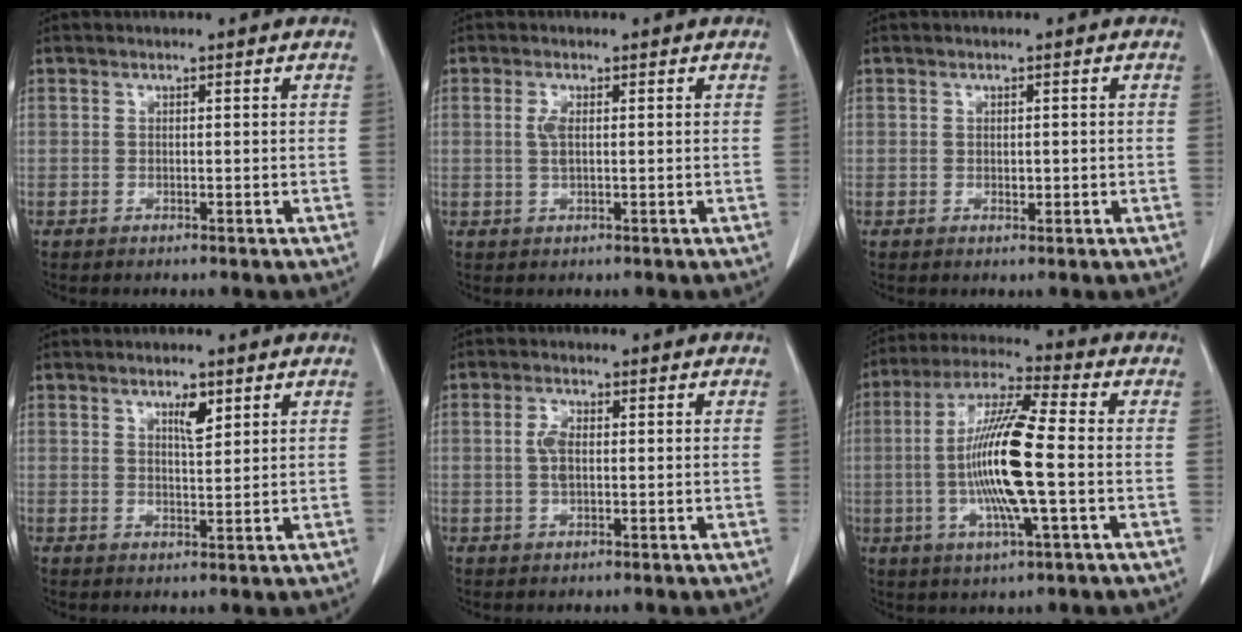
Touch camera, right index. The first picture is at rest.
{"total": 2.0, "force": [0.3, 0.7, 1.9], "torque": [-0.044, -0.002, 0.006]}
{"total": 1.1, "force": [-0.1, 0.7, 0.9], "torque": [-0.013, -0.001, 0.002]}
{"total": 2.9, "force": [1.7, 0.8, 2.3], "torque": [-0.041, -0.002, 0.030]}
{"total": 2.9, "force": [0.1, 1.2, 2.7], "torque": [-0.058, 0.005, 0.002]}
{"total": 14.4, "force": [-1.6, 0.9, 14.3], "torque": [-0.281, -0.004, -0.036]}